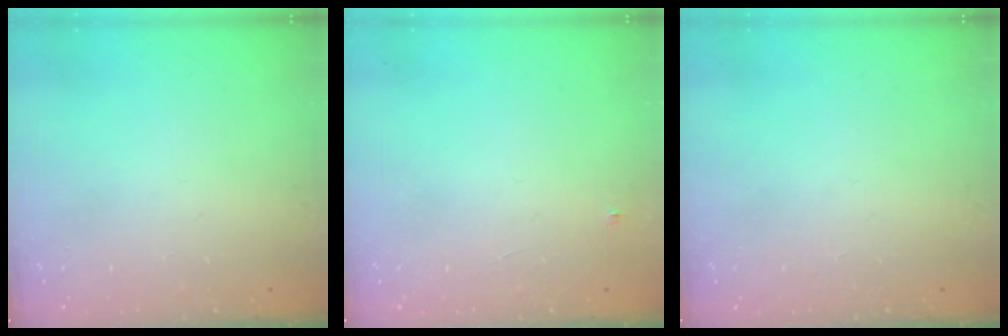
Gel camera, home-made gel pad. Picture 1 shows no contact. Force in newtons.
{"total": 3.0, "press": 2.9, "slide": 0.4}
{"total": 0.0}